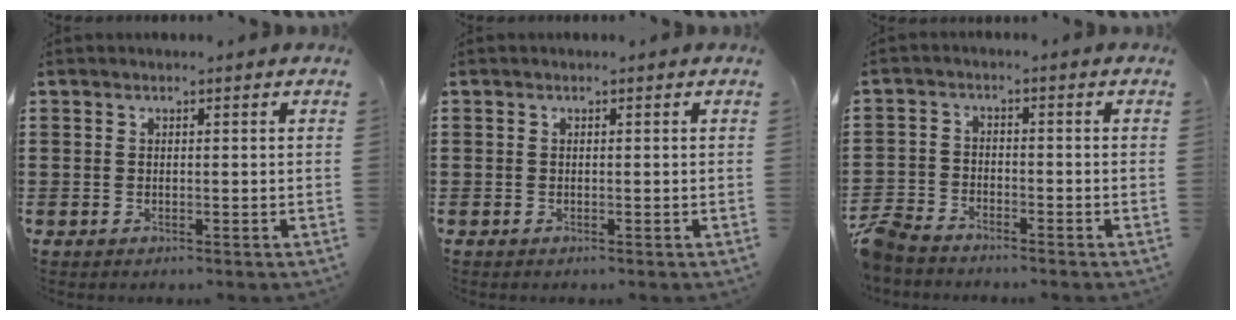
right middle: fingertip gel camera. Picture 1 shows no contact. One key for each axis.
{"total": 0.0}
{"total": 4.3, "fx": -4.0, "fy": 1.1, "fz": 1.1, "tx": -0.054, "ty": -0.007, "tz": -0.092}